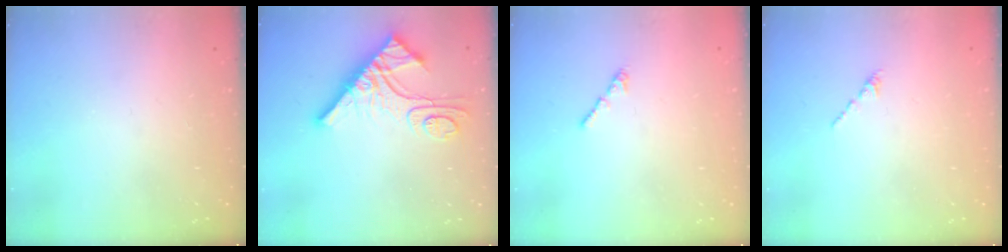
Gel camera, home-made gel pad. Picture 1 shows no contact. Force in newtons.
{"total": 13.9, "press": 13.8, "slide": 1.1}
{"total": 0.7, "press": 0.6, "slide": 0.4}
{"total": 0.6, "press": 0.5, "slide": 0.3}